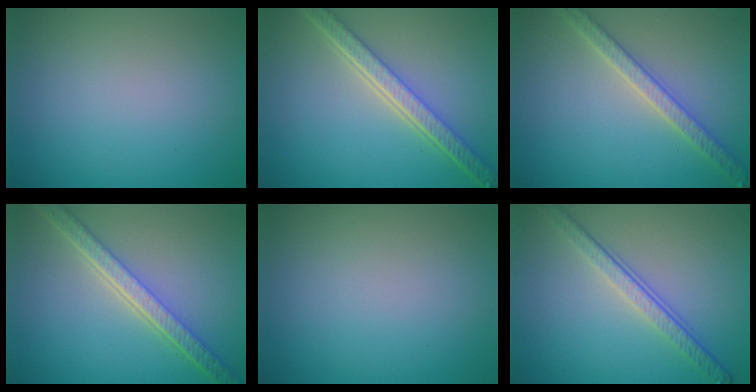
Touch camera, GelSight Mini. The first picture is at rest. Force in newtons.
{"total": 5.9, "press": 4.5, "slide": 3.8}
{"total": 3.8, "press": 3.7, "slide": 0.8}
{"total": 5.7, "press": 4.3, "slide": 3.7}
{"total": 0.0}
{"total": 4.3, "press": 3.0, "slide": 3.1}